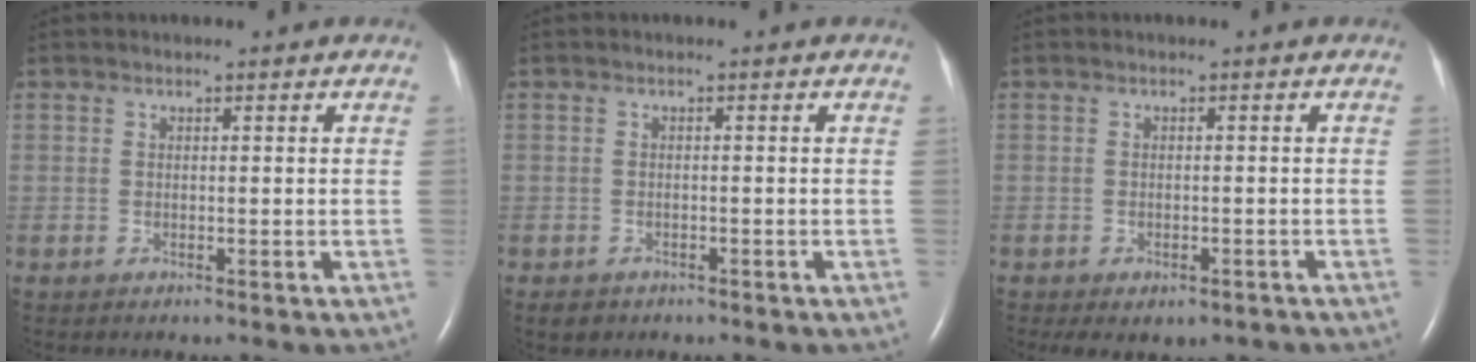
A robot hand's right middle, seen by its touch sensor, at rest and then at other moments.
{"total": 1.8, "force": [-1.2, 1.3, 0.4], "torque": [-0.007, 0.002, -0.011]}
{"total": 4.3, "force": [-3.0, 2.3, 2.0], "torque": [-0.024, -0.001, -0.035]}